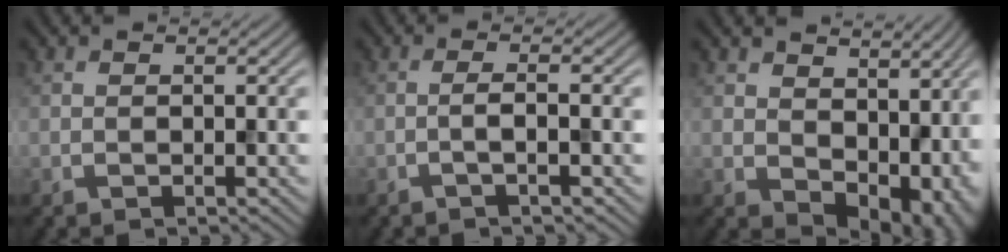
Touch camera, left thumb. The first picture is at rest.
{"total": 2.2, "force": [-0.7, 0.2, 2.0], "torque": [-0.033, 0.011, -0.027]}
{"total": 10.5, "force": [1.7, 7.0, 7.7], "torque": [-0.113, -0.036, 0.053]}